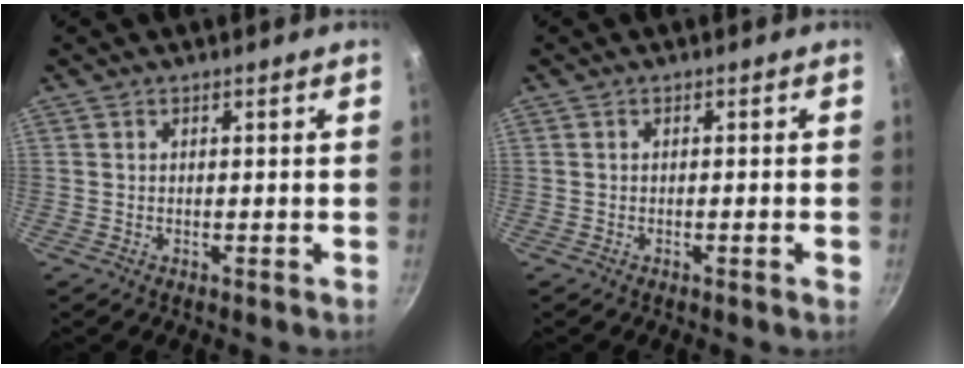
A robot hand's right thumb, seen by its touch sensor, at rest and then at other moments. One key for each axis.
{"total": 1.4, "fx": -0.6, "fy": 0.0, "fz": 1.3, "tx": -0.018, "ty": 0.001, "tz": -0.010}